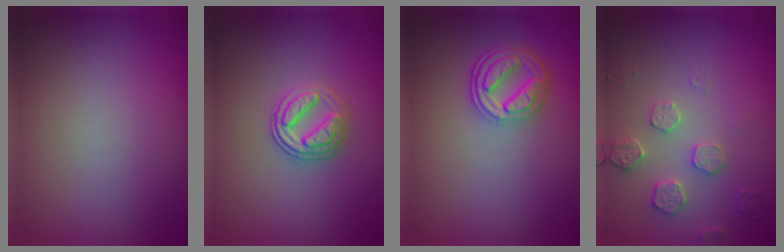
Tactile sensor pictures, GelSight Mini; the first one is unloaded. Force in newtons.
{"total": 3.1, "press": 2.7, "slide": 1.5}
{"total": 4.5, "press": 3.5, "slide": 2.8}
{"total": 2.7, "press": 2.7, "slide": 0.5}